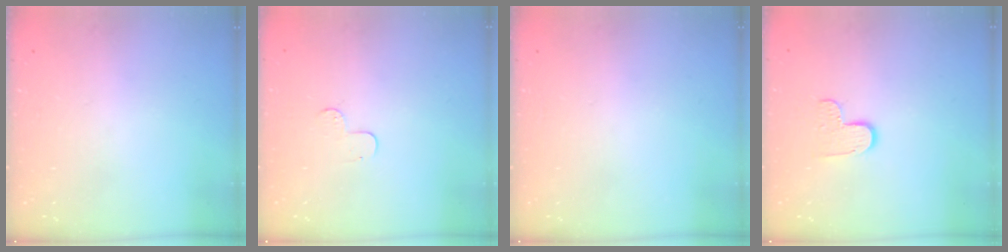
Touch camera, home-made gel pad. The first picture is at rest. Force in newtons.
{"total": 4.6, "press": 4.6, "slide": 0.5}
{"total": 0.0}
{"total": 7.0, "press": 7.0, "slide": 0.2}